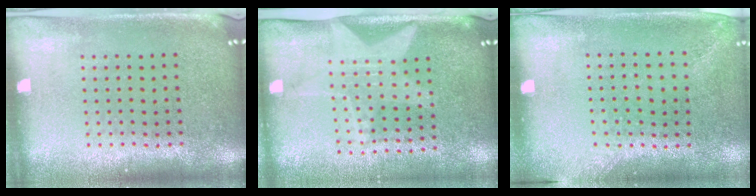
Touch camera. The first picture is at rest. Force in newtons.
{"total": 1.9, "press": 1.5, "slide": 1.1}
{"total": 1.4, "press": 1.0, "slide": 1.0}